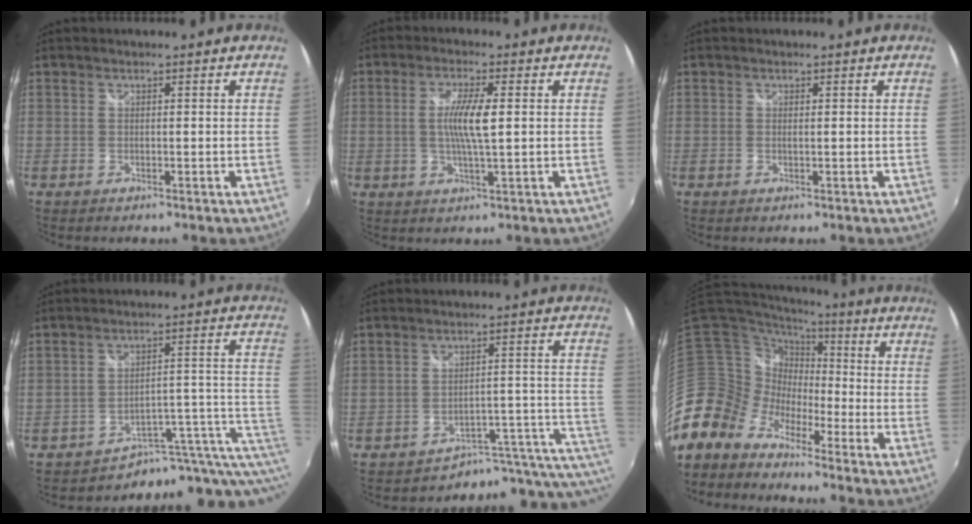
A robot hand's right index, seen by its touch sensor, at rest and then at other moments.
{"total": 6.6, "force": [0.4, 0.6, 6.5], "torque": [-0.122, -0.002, 0.007]}
{"total": 0.5, "force": [0.1, 0.1, 0.5], "torque": [-0.010, 0.000, 0.001]}
{"total": 8.6, "force": [-4.4, 3.4, 6.6], "torque": [-0.092, 0.007, -0.077]}
{"total": 10.2, "force": [-7.7, 4.5, 5.1], "torque": [-0.049, 0.010, -0.109]}
{"total": 8.0, "force": [-5.8, 5.4, 0.7], "torque": [-0.014, 0.032, -0.144]}